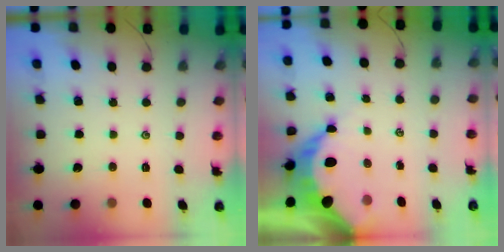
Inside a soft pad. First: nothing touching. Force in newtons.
{"total": 9.6, "press": 9.5, "slide": 0.8}